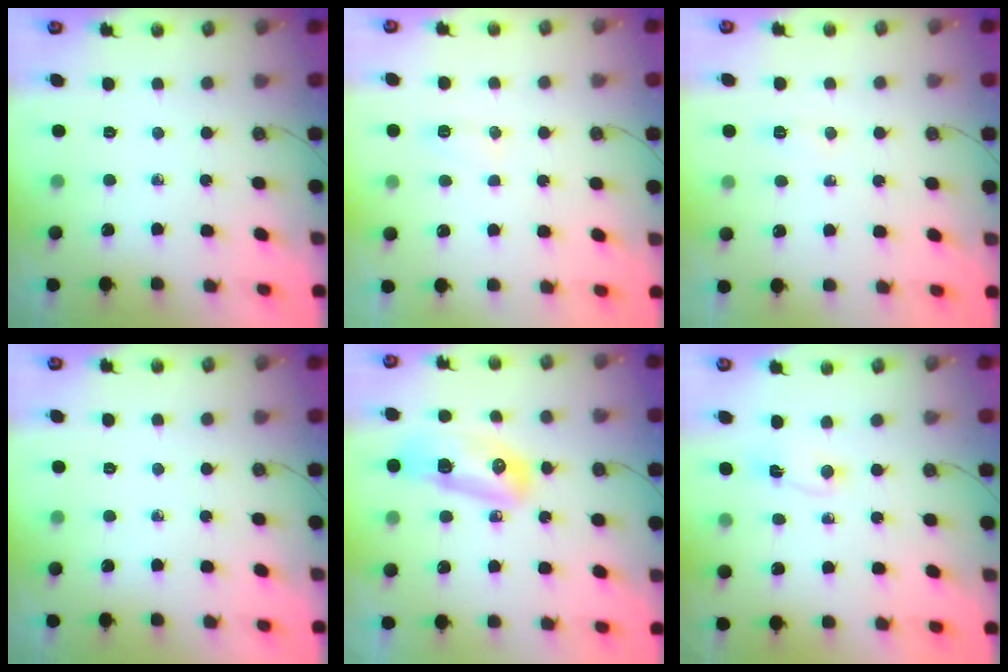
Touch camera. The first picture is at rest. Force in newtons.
{"total": 11.0, "press": 5.2, "slide": 9.7}
{"total": 5.1, "press": 4.9, "slide": 1.5}
{"total": 0.0}
{"total": 13.4, "press": 12.9, "slide": 3.9}
{"total": 11.3, "press": 2.7, "slide": 10.9}